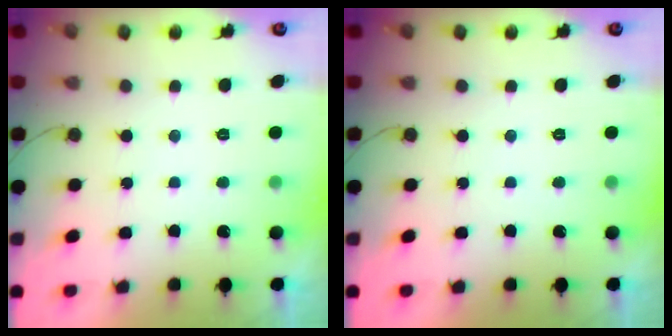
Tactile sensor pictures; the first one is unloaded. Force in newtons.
{"total": 0.0}